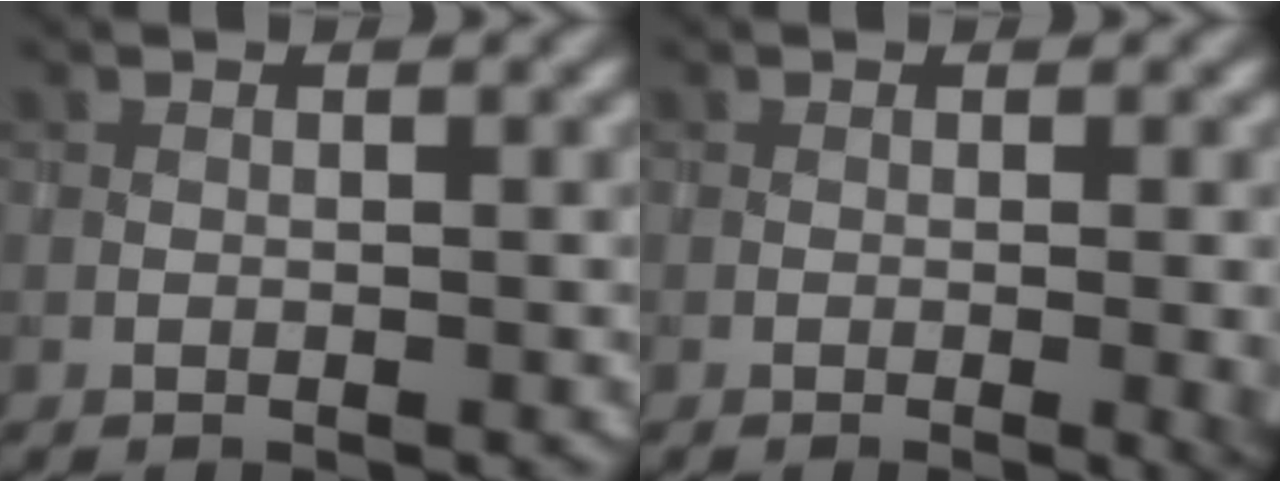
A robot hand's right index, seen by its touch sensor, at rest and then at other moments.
{"total": 3.1, "force": [-0.4, 0.9, 3.0], "torque": [-0.032, -0.003, -0.004]}